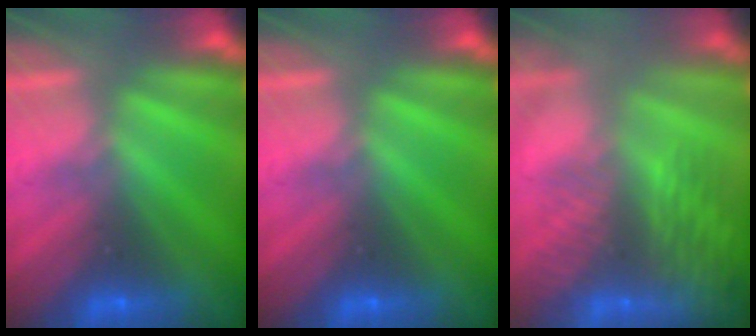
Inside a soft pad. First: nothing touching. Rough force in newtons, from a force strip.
{"total": 0.0}
{"total": 7.2}